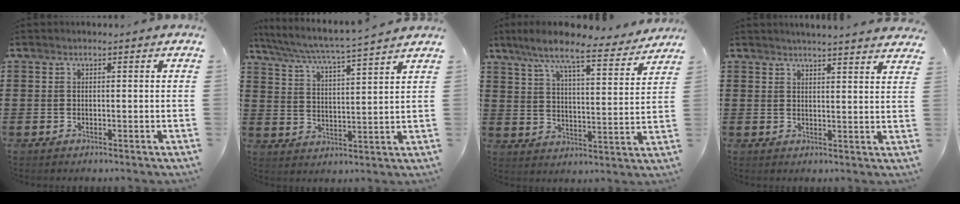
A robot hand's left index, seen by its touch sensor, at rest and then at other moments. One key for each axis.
{"total": 5.0, "fx": 4.6, "fy": -0.5, "fz": 1.8, "tx": -0.057, "ty": -0.035, "tz": 0.073}
{"total": 8.7, "fx": 7.6, "fy": 0.4, "fz": 4.3, "tx": -0.105, "ty": -0.045, "tz": 0.125}
{"total": 3.0, "fx": 3.0, "fy": -0.4, "fz": 0.1, "tx": -0.010, "ty": -0.014, "tz": 0.055}